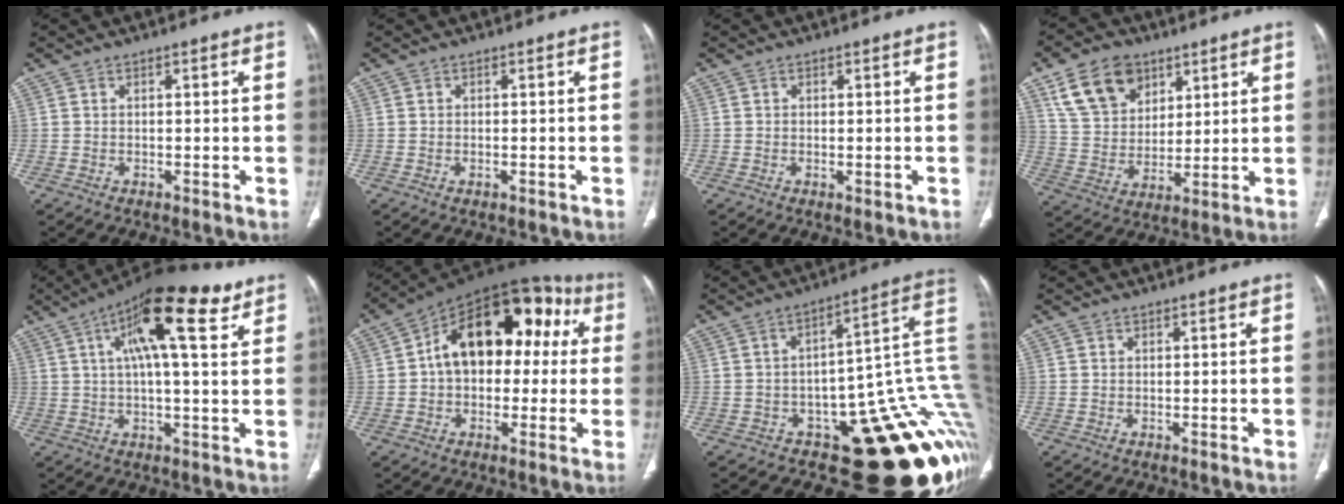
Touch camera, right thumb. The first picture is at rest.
{"total": 0.7, "force": [-0.3, 0.4, 0.4], "torque": [-0.007, 0.003, -0.002]}
{"total": 1.0, "force": [-0.2, 0.5, 0.8], "torque": [-0.011, -0.005, 0.000]}
{"total": 13.6, "force": [7.4, 9.5, 6.4], "torque": [-0.090, -0.025, 0.145]}
{"total": 17.8, "force": [8.2, 5.3, 14.9], "torque": [-0.222, 0.000, 0.127]}
{"total": 20.7, "force": [3.3, 13.0, 15.7], "torque": [-0.184, 0.050, 0.036]}
{"total": 23.6, "force": [-4.6, 11.0, 20.4], "torque": [-0.120, 0.069, -0.055]}
{"total": 0.0}